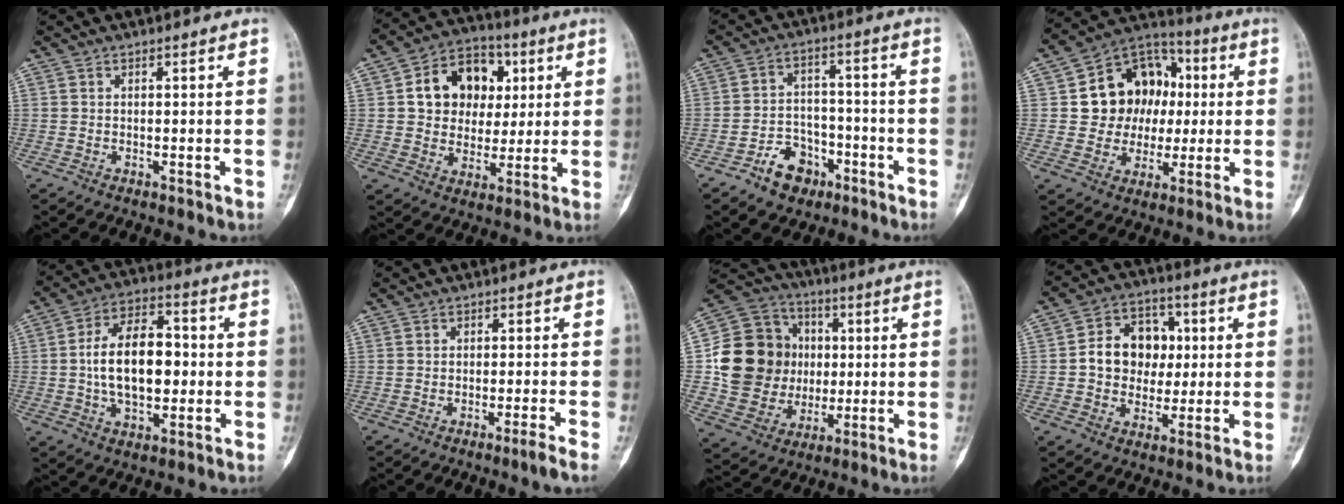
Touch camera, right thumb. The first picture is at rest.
{"total": 14.2, "force": [3.4, 11.2, 8.0], "torque": [-0.083, 0.005, 0.054]}
{"total": 8.1, "force": [-4.8, 5.7, 3.2], "torque": [-0.021, 0.043, -0.078]}
{"total": 15.7, "force": [1.8, 13.2, 8.3], "torque": [-0.078, 0.022, 0.033]}
{"total": 14.9, "force": [-0.2, 8.6, 12.2], "torque": [-0.182, 0.024, -0.006]}
{"total": 2.5, "force": [-1.6, -0.8, 1.7], "torque": [-0.042, 0.006, -0.029]}
{"total": 19.5, "force": [1.3, 17.0, 9.6], "torque": [-0.145, 0.026, 0.036]}
{"total": 11.8, "force": [0.8, 9.6, 6.8], "torque": [-0.061, 0.019, 0.009]}